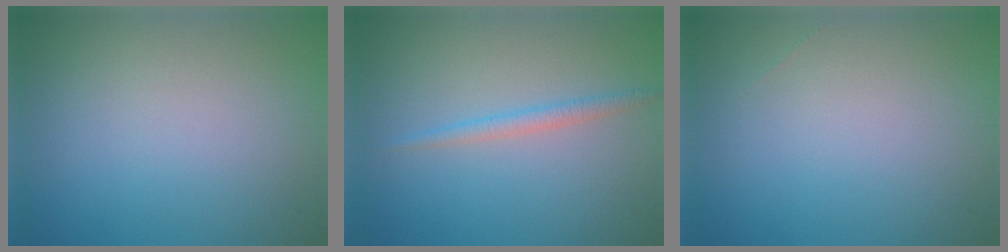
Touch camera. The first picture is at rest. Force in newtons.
{"total": 1.5, "press": 1.5, "slide": 0.1}
{"total": 0.0}